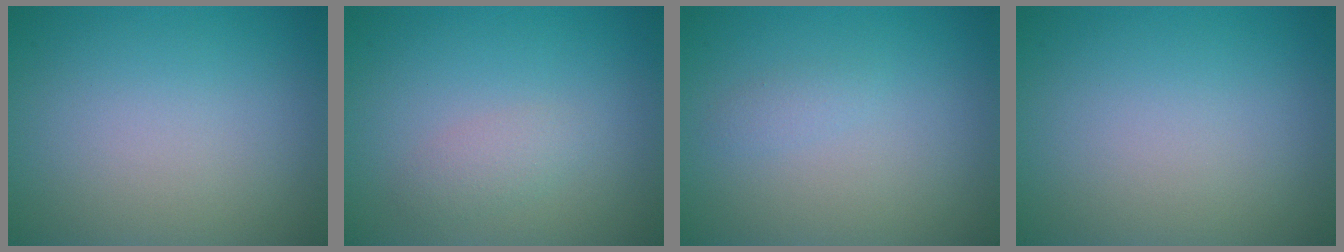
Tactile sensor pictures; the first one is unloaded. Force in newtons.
{"total": 1.3, "press": 1.3, "slide": 0.0}
{"total": 0.8, "press": 0.7, "slide": 0.1}
{"total": 0.0}